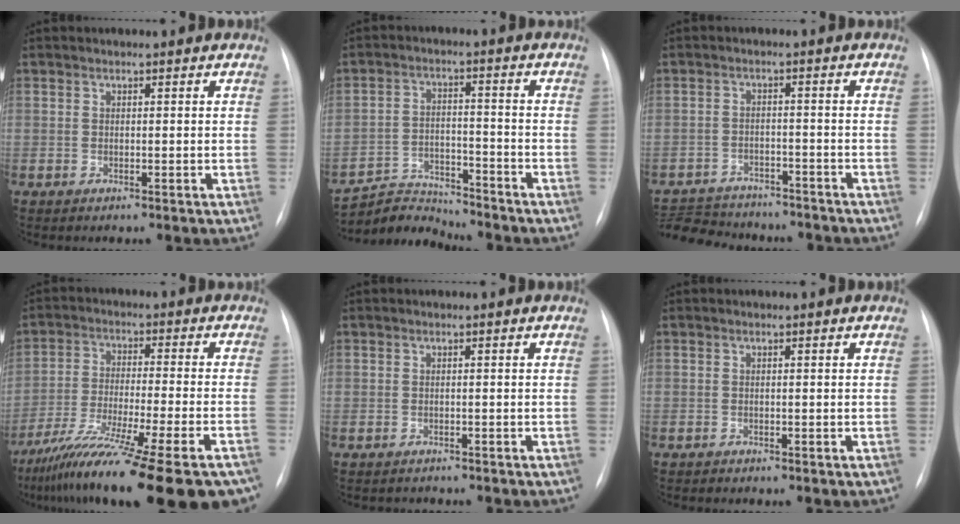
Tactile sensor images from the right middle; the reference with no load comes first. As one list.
[{"total": 7.2, "force": [-7.1, 0.7, -1.3], "torque": [0.011, 0.012, -0.123]}, {"total": 13.8, "force": [-12.3, 4.8, 4.1], "torque": [-0.095, 0.007, -0.168]}, {"total": 23.7, "force": [-18.1, 1.2, 15.2], "torque": [-0.200, -0.055, -0.280]}, {"total": 1.0, "force": [-0.9, 0.5, -0.3], "torque": [-0.007, -0.003, -0.013]}, {"total": 0.0}]